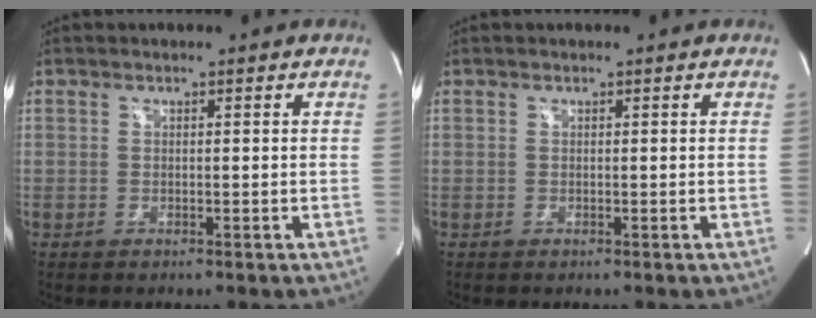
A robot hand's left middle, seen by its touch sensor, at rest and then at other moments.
{"total": 0.0}